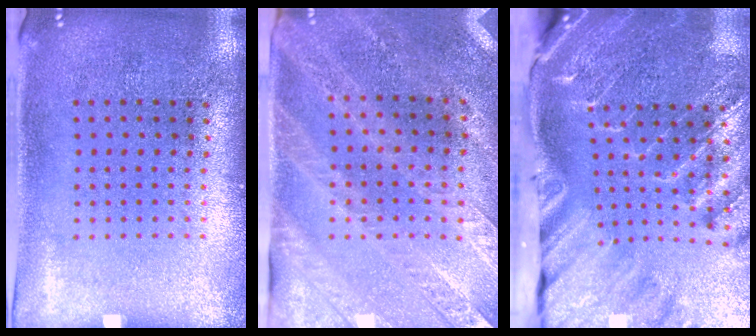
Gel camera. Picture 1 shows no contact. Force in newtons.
{"total": 2.6, "press": 2.4, "slide": 1.2}
{"total": 3.4, "press": 3.0, "slide": 1.5}